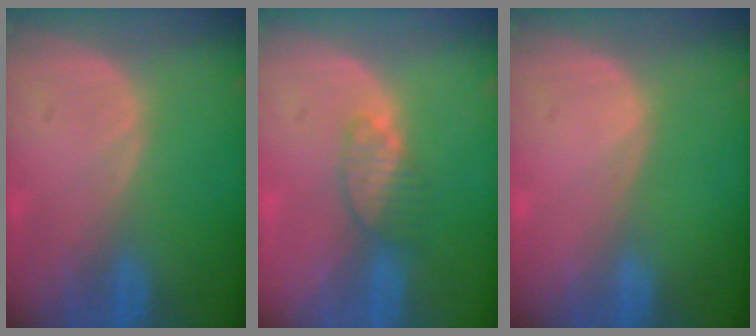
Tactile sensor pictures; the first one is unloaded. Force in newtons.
{"total": 3.4, "press": 3.4, "slide": 0.2}
{"total": 0.0}